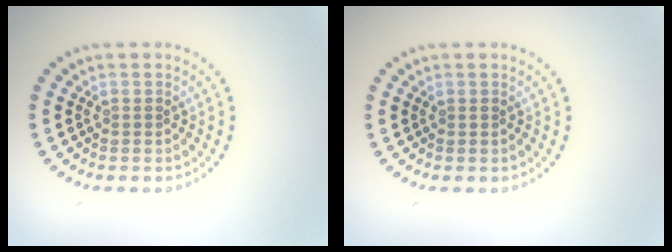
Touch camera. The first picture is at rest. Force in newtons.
{"total": 0.0}